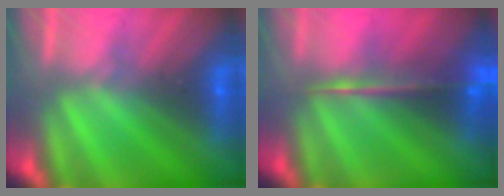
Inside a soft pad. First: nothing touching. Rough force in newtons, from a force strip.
{"total": 7.0}